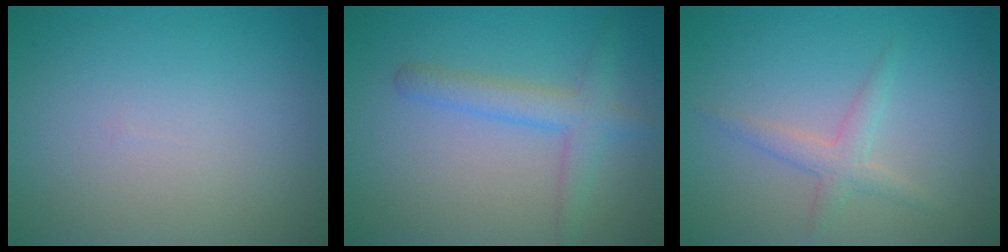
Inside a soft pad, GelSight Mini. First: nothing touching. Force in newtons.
{"total": 3.1, "press": 3.1, "slide": 0.1}
{"total": 2.0, "press": 2.0, "slide": 0.1}